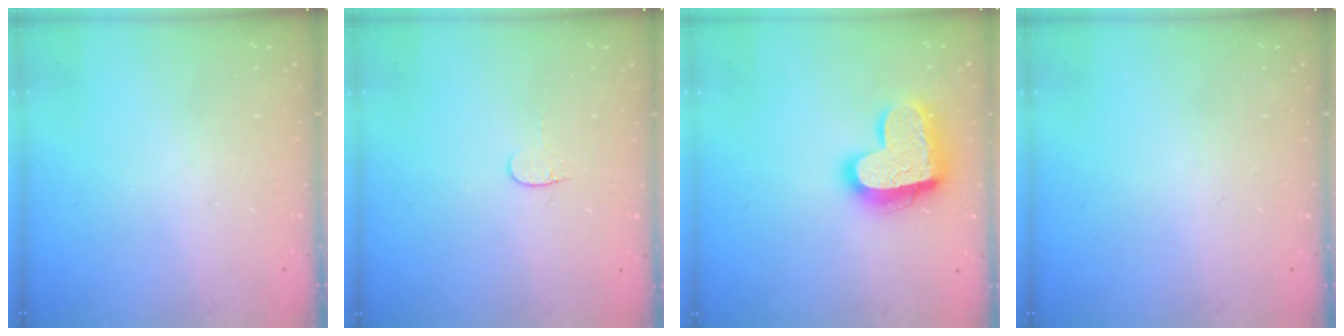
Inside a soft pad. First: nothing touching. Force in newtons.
{"total": 3.2, "press": 3.1, "slide": 0.4}
{"total": 18.2, "press": 18.2, "slide": 1.6}
{"total": 0.0}